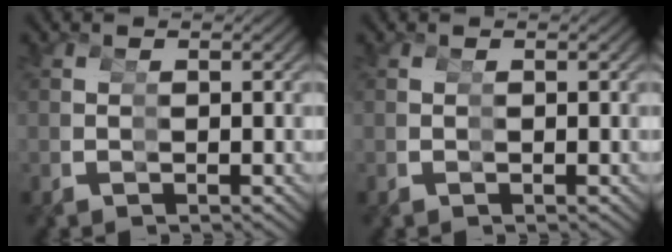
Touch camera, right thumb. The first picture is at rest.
{"total": 0.0}